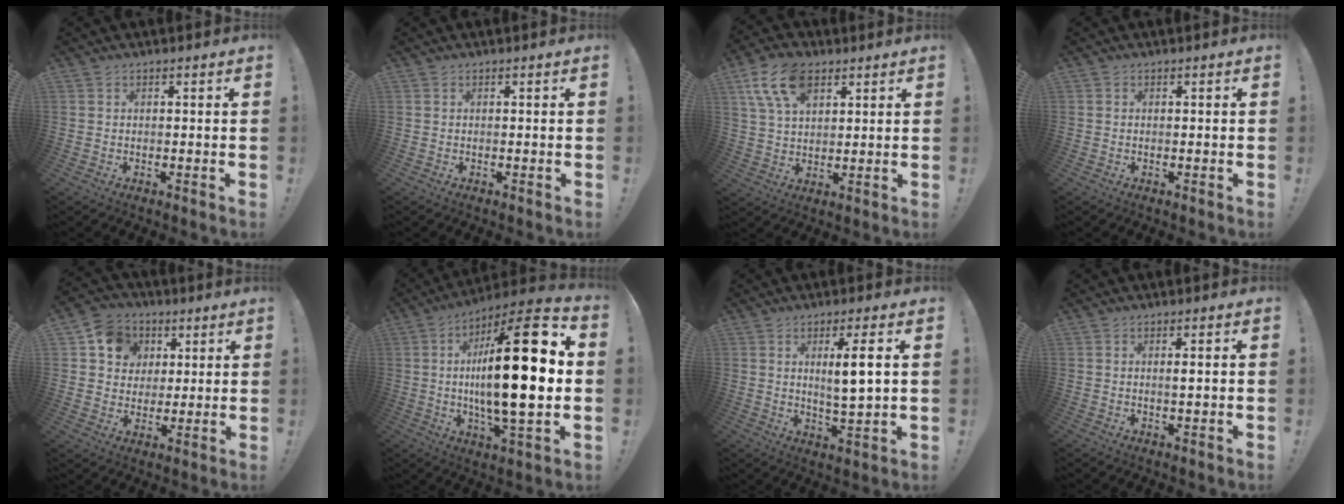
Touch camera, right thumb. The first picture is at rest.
{"total": 0.0}
{"total": 12.9, "force": [6.7, 7.5, 8.1], "torque": [-0.153, -0.014, 0.127]}
{"total": 0.0}
{"total": 11.3, "force": [3.7, 10.0, 3.7], "torque": [-0.046, -0.012, 0.075]}
{"total": 27.0, "force": [0.7, 6.9, 26.1], "torque": [-0.455, -0.010, -0.006]}
{"total": 7.7, "force": [1.9, 0.6, 7.5], "torque": [-0.125, -0.004, 0.025]}
{"total": 1.7, "force": [0.0, 0.0, 1.7], "torque": [-0.024, -0.004, -0.004]}